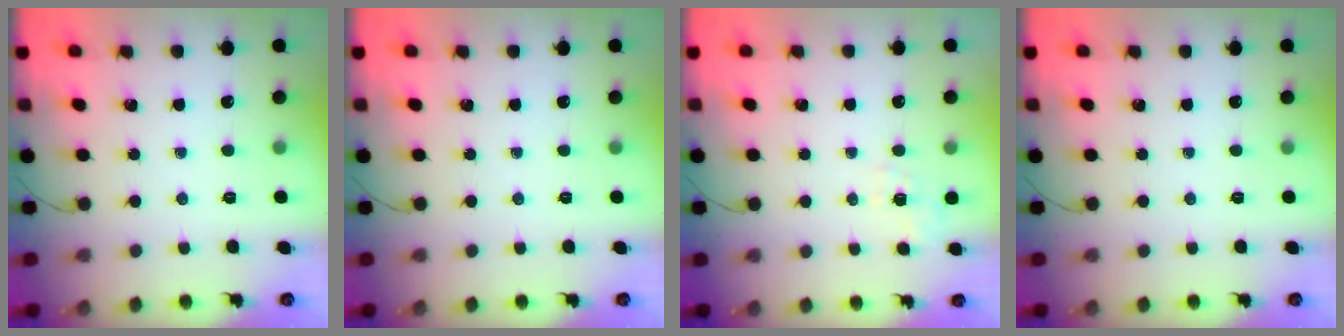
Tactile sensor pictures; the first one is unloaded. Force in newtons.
{"total": 0.0}
{"total": 2.3, "press": 1.6, "slide": 1.6}
{"total": 0.0}